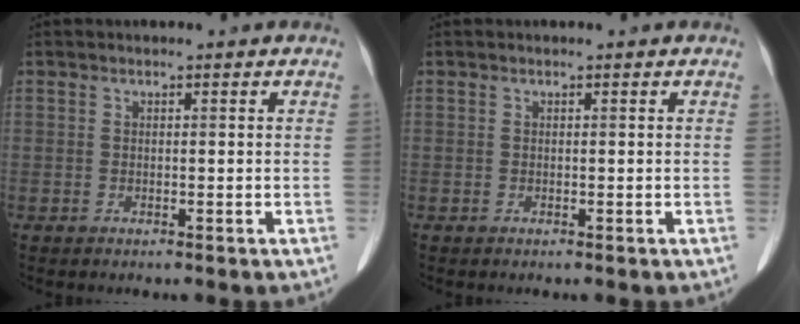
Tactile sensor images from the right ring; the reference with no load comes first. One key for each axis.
{"total": 0.0}